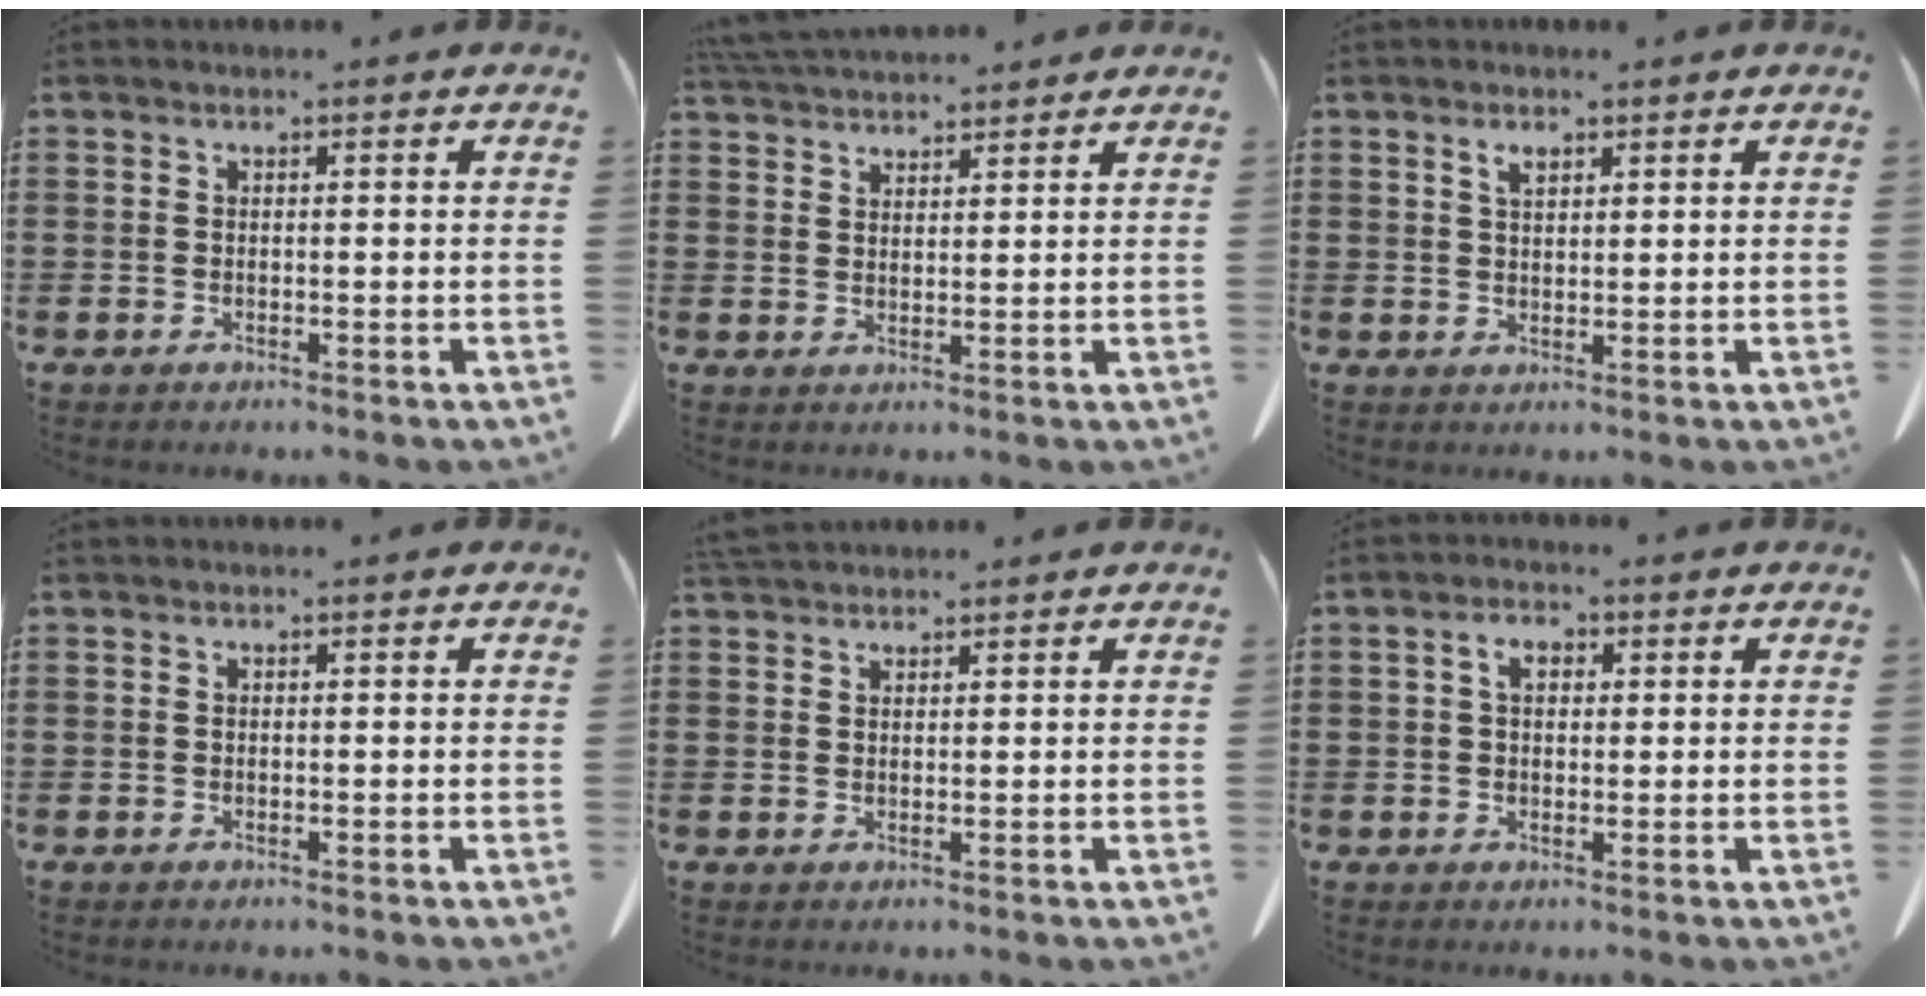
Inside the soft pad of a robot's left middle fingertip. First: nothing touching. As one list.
[{"total": 4.3, "force": [4.2, 0.5, 0.8], "torque": [-0.027, -0.010, 0.080]}, {"total": 2.1, "force": [1.3, 0.9, 1.3], "torque": [-0.021, 0.002, 0.021]}, {"total": 0.0}, {"total": 2.5, "force": [2.3, 0.6, 0.6], "torque": [-0.019, 0.001, 0.046]}, {"total": 3.2, "force": [1.0, 1.9, 2.4], "torque": [-0.045, 0.009, 0.013]}]